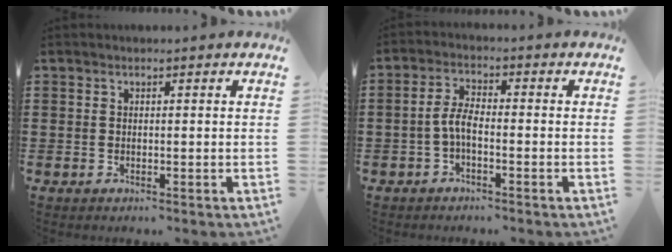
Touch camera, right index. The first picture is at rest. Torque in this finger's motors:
{"motor_torque": [0.50, -0.40, 0.29, 0.13]}